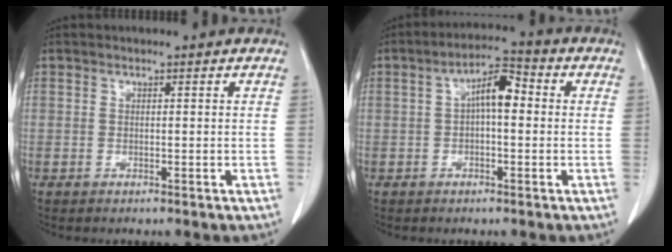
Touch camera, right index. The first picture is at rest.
{"total": 6.0, "force": [0.5, 2.1, 5.6], "torque": [-0.099, 0.028, 0.004]}